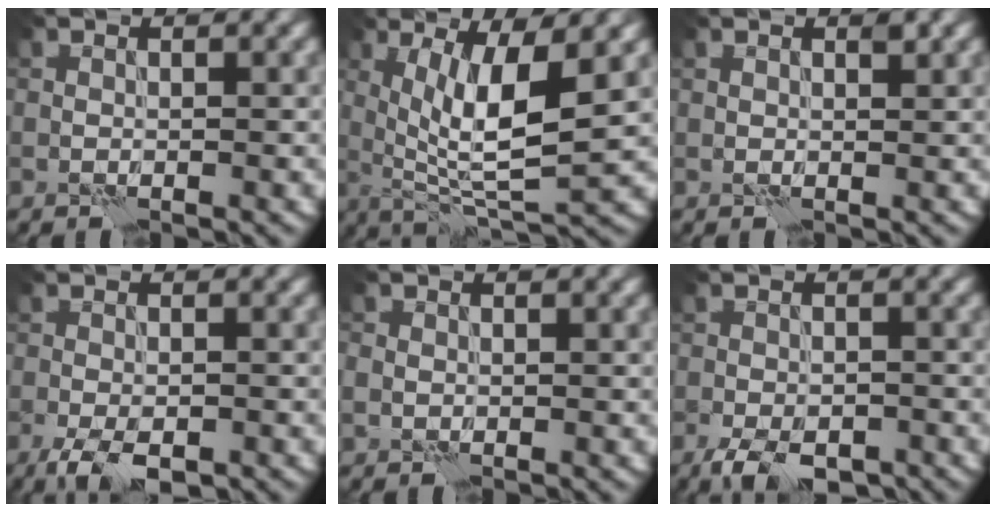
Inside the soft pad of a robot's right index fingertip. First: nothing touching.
{"total": 7.7, "force": [1.4, 2.0, 7.3], "torque": [-0.127, -0.005, 0.030]}
{"total": 0.8, "force": [0.6, 0.2, 0.5], "torque": [-0.008, 0.003, 0.011]}
{"total": 4.7, "force": [-2.8, 1.8, 3.4], "torque": [-0.060, -0.005, -0.048]}
{"total": 1.6, "force": [0.0, 1.4, 0.6], "torque": [-0.007, 0.002, -0.001]}
{"total": 5.6, "force": [-3.8, 2.4, 3.4], "torque": [-0.054, -0.012, -0.063]}